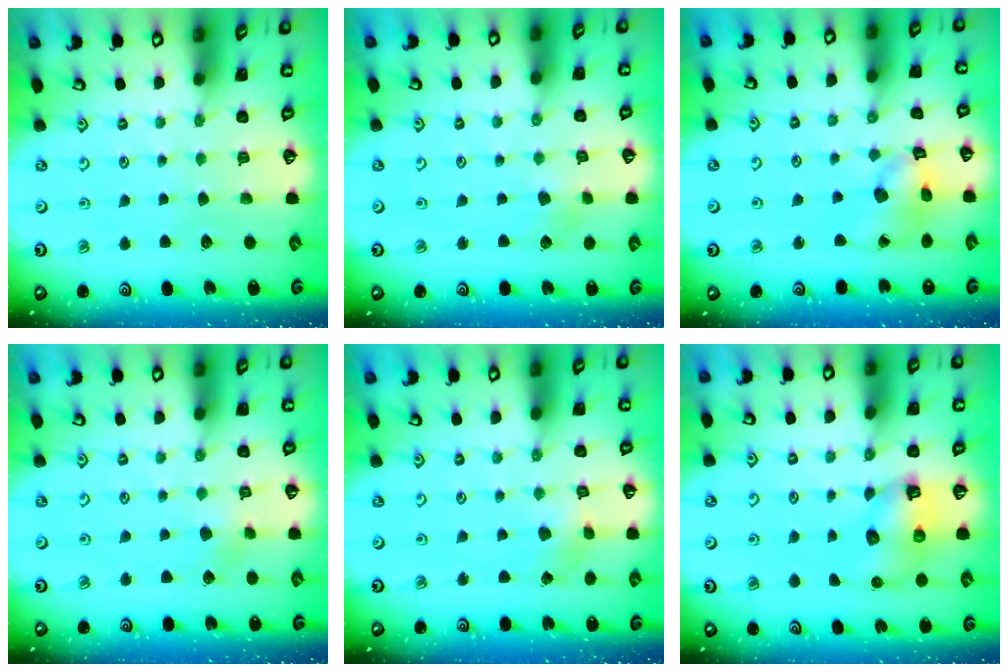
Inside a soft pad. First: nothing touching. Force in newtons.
{"total": 2.4, "press": 2.3, "slide": 0.4}
{"total": 12.0, "press": 11.9, "slide": 1.5}
{"total": 3.8, "press": 3.7, "slide": 0.8}
{"total": 2.7, "press": 2.7, "slide": 0.3}
{"total": 7.0, "press": 7.0, "slide": 0.9}